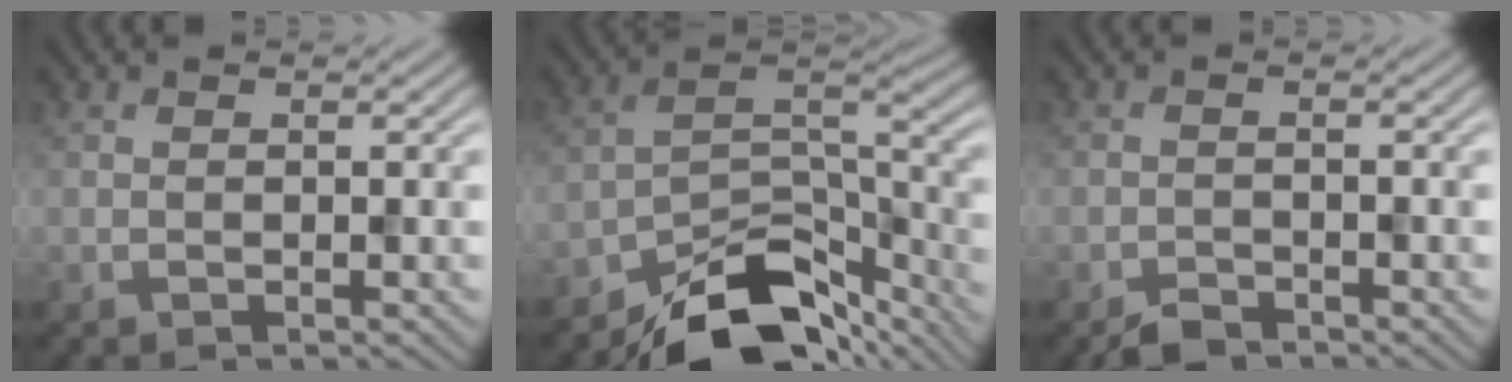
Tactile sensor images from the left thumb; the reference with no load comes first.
{"total": 11.6, "force": [-9.7, 4.3, 4.8], "torque": [-0.066, 0.000, -0.170]}
{"total": 2.0, "force": [-1.8, 0.5, 0.5], "torque": [-0.007, 0.002, -0.036]}